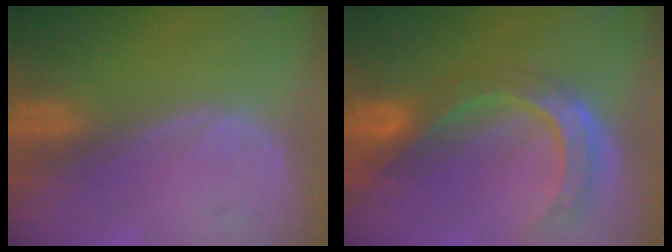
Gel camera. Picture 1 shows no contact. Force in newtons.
{"total": 8.6, "press": 7.2, "slide": 4.8}